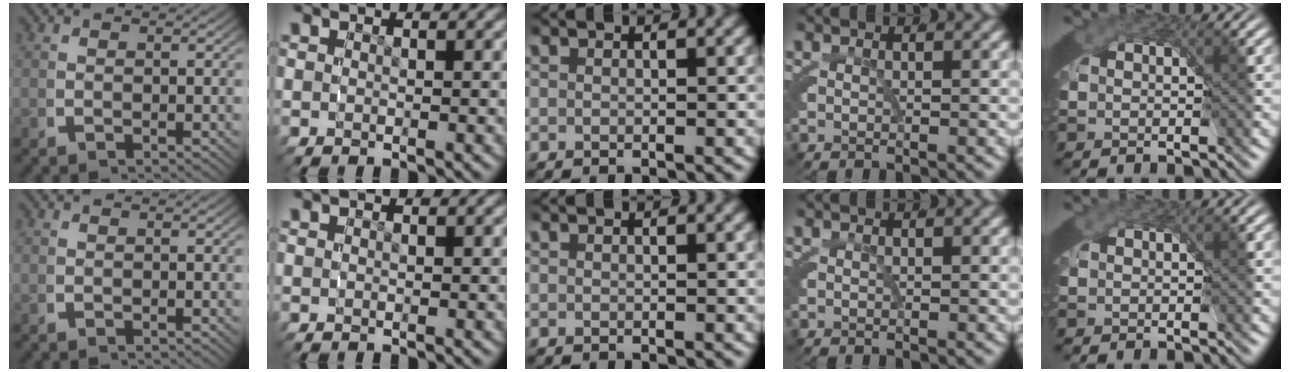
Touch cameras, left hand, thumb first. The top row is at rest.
{}